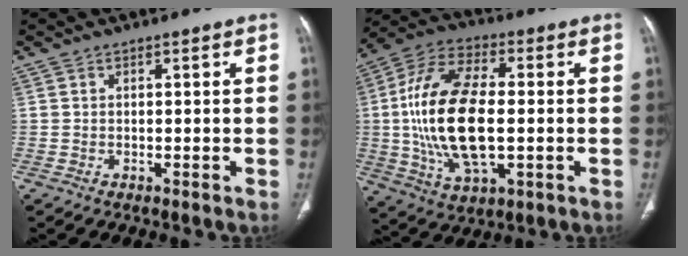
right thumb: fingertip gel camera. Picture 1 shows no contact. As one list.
[{"total": 20.6, "force": [-0.7, 9.9, 18.1], "torque": [-0.360, 0.009, -0.009]}]